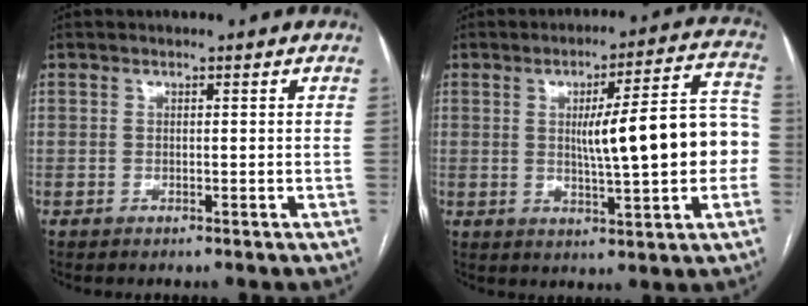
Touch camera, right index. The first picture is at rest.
{"total": 14.3, "force": [-0.3, 2.2, 14.1], "torque": [-0.188, 0.033, 0.000]}